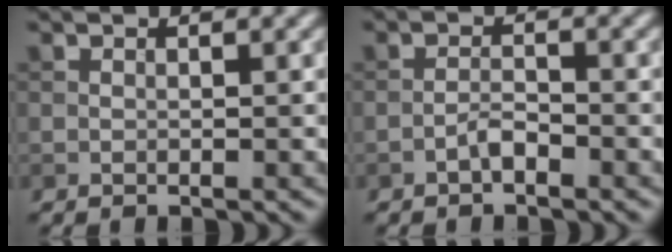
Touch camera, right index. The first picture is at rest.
{"total": 1.4, "force": [-1.0, 0.4, 0.9], "torque": [-0.018, 0.006, -0.021]}